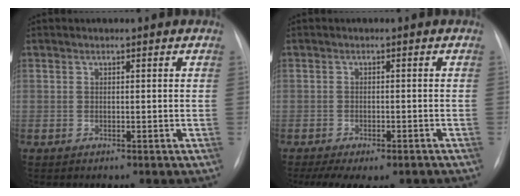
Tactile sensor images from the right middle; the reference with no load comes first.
{"total": 8.5, "force": [-6.2, 3.7, 4.4], "torque": [-0.061, 0.000, -0.085]}